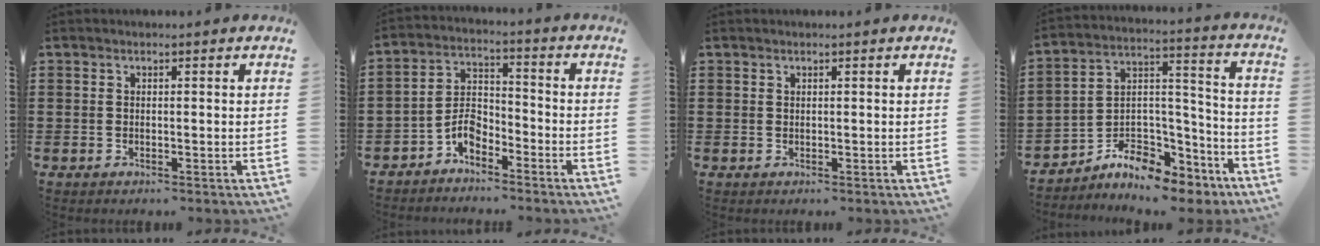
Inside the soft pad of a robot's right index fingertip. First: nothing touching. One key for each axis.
{"total": 5.0, "fx": -3.6, "fy": 2.4, "fz": 2.6, "tx": -0.062, "ty": 0.007, "tz": -0.072}
{"total": 0.0}
{"total": 6.9, "fx": -5.8, "fy": 3.5, "fz": 1.6, "tx": -0.030, "ty": 0.002, "tz": -0.105}